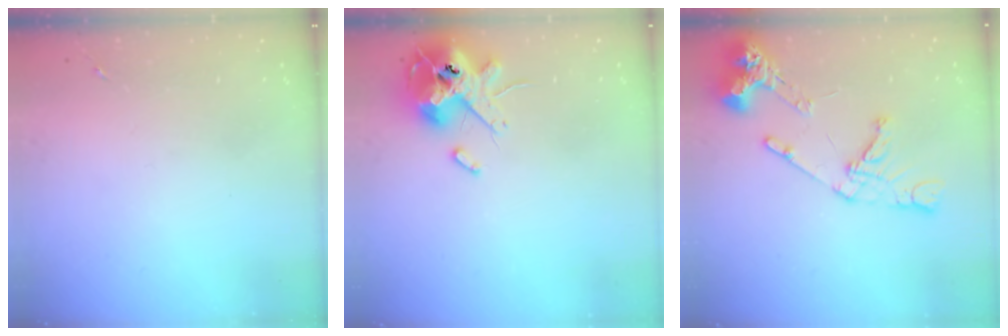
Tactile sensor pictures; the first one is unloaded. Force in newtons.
{"total": 13.9, "press": 13.7, "slide": 2.3}
{"total": 15.7, "press": 15.5, "slide": 1.9}